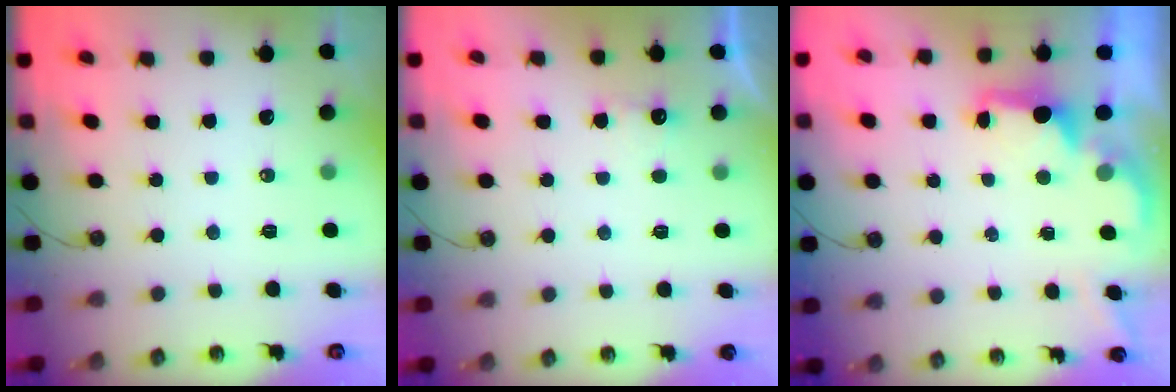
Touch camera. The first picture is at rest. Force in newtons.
{"total": 2.6, "press": 2.4, "slide": 0.9}
{"total": 2.1, "press": 1.9, "slide": 0.8}